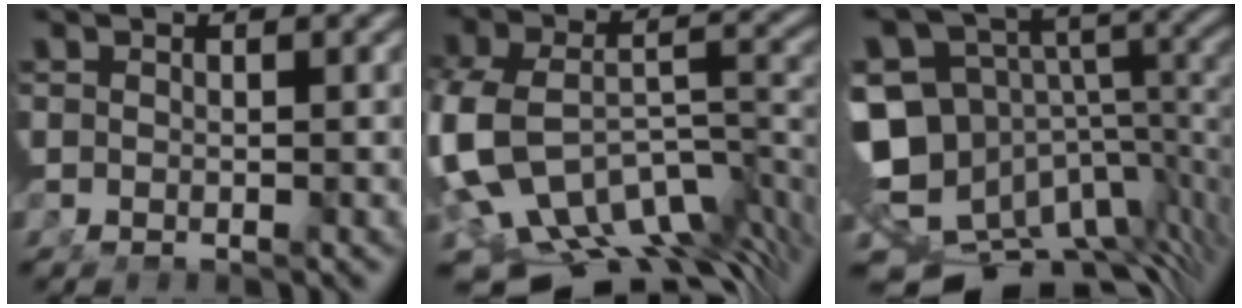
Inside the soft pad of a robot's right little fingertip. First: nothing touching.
{"total": 14.8, "force": [-7.1, 8.9, 9.4], "torque": [-0.189, -0.066, -0.084]}
{"total": 18.8, "force": [-6.9, 13.3, 11.3], "torque": [-0.198, -0.079, -0.086]}